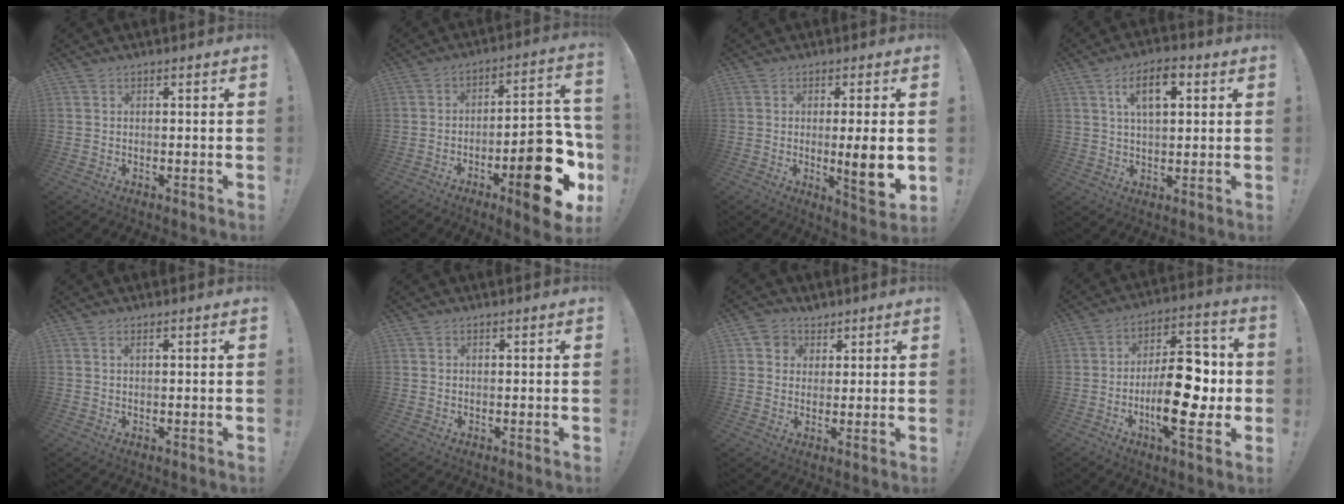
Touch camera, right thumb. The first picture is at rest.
{"total": 20.3, "force": [-7.6, 6.9, 17.4], "torque": [-0.207, 0.048, -0.106]}
{"total": 9.9, "force": [-0.6, 1.1, 9.8], "torque": [-0.129, -0.014, -0.012]}
{"total": 9.1, "force": [3.5, 4.3, 7.2], "torque": [-0.110, 0.003, 0.057]}
{"total": 0.7, "force": [0.3, 0.0, 0.7], "torque": [-0.006, -0.001, 0.003]}
{"total": 0.0}
{"total": 4.9, "force": [2.3, 4.3, 0.5], "torque": [-0.005, -0.010, 0.044]}
{"total": 21.0, "force": [-3.9, 9.5, 18.4], "torque": [-0.278, 0.026, -0.056]}